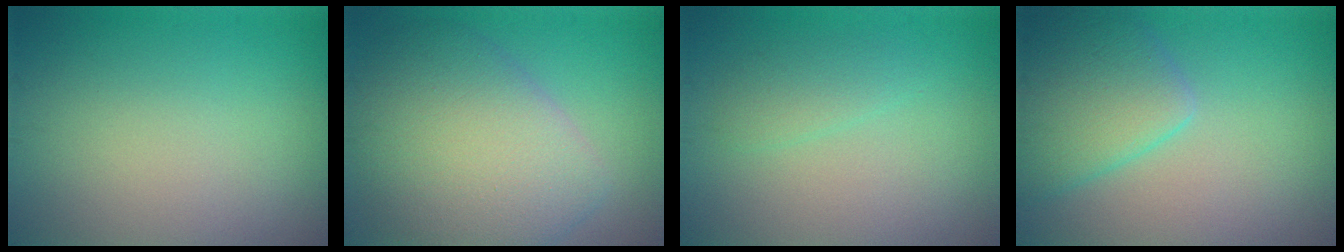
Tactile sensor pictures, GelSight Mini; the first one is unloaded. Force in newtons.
{"total": 8.7, "press": 8.7, "slide": 0.3}
{"total": 1.6, "press": 1.6, "slide": 0.0}
{"total": 5.3, "press": 5.3, "slide": 0.3}